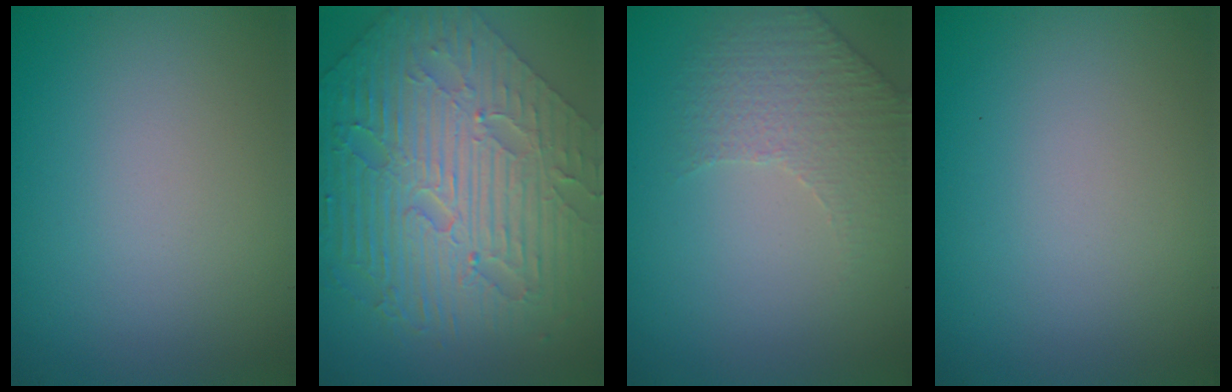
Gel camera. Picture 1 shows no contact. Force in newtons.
{"total": 10.4, "press": 7.1, "slide": 7.6}
{"total": 1.9, "press": 1.6, "slide": 1.0}
{"total": 0.0}